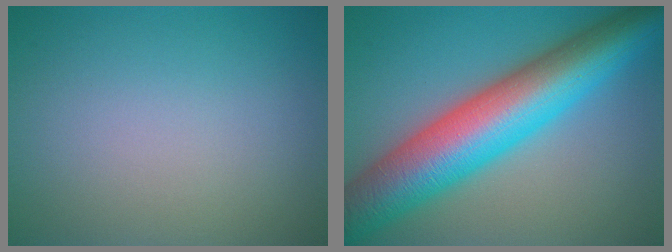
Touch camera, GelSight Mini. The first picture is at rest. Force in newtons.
{"total": 12.8, "press": 12.8, "slide": 0.2}